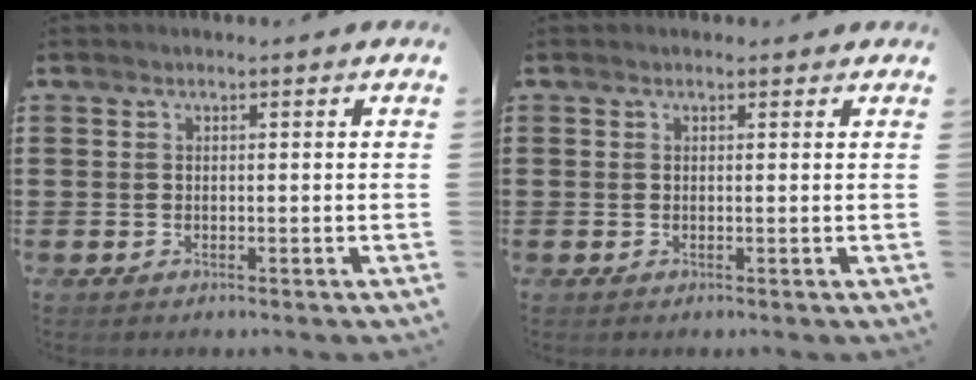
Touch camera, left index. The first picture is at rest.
{"total": 0.5, "force": [0.2, 0.5, 0.0], "torque": [-0.002, 0.005, 0.004]}